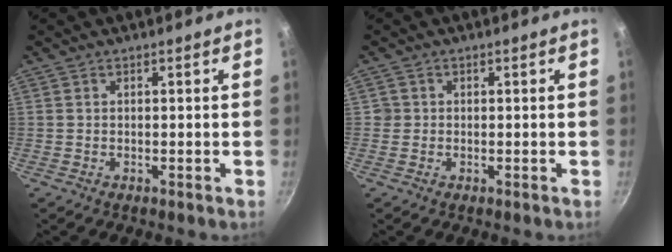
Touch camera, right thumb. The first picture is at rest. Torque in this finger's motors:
{"motor_torque": [0.23, 0.17, 0.32, 0.12, 0.00]}